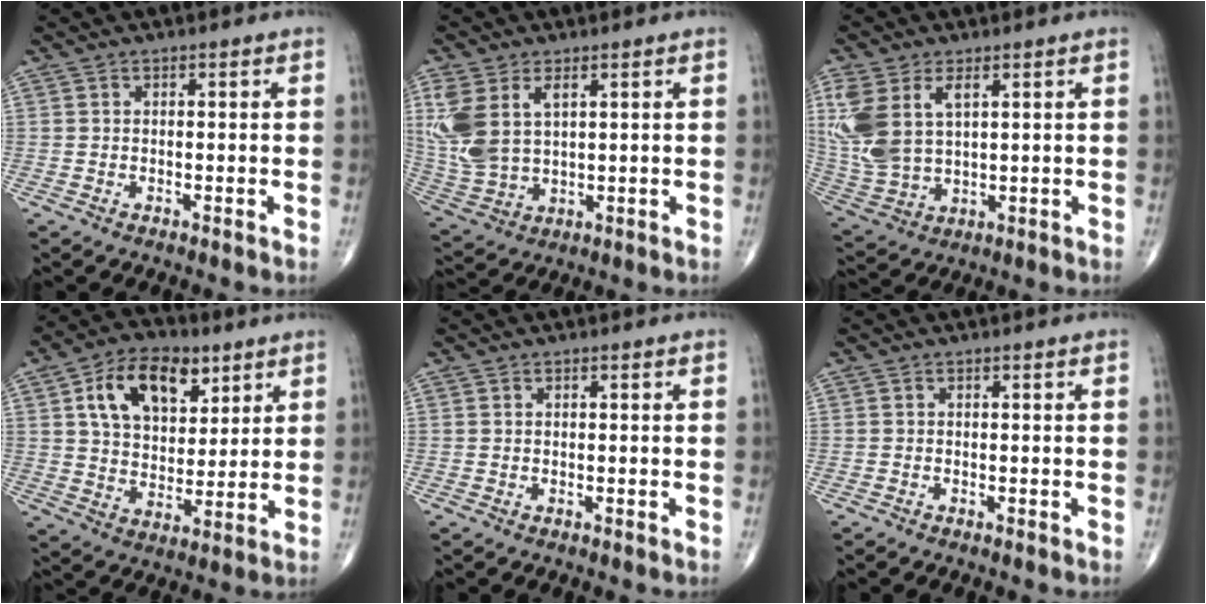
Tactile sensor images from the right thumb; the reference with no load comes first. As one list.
[{"total": 12.3, "force": [4.0, 7.1, 9.3], "torque": [-0.214, -0.004, 0.094]}, {"total": 13.7, "force": [4.5, 7.8, 10.4], "torque": [-0.241, -0.007, 0.104]}, {"total": 15.5, "force": [6.7, 9.6, 10.1], "torque": [-0.134, -0.018, 0.119]}, {"total": 0.0}, {"total": 0.0}]